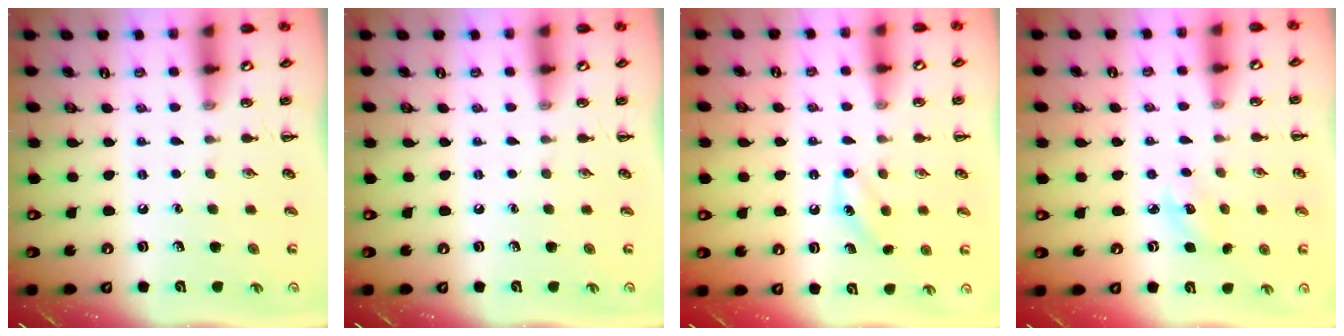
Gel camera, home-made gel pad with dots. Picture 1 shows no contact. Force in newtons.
{"total": 0.0}
{"total": 7.9, "press": 7.7, "slide": 1.9}
{"total": 4.4, "press": 4.3, "slide": 1.1}